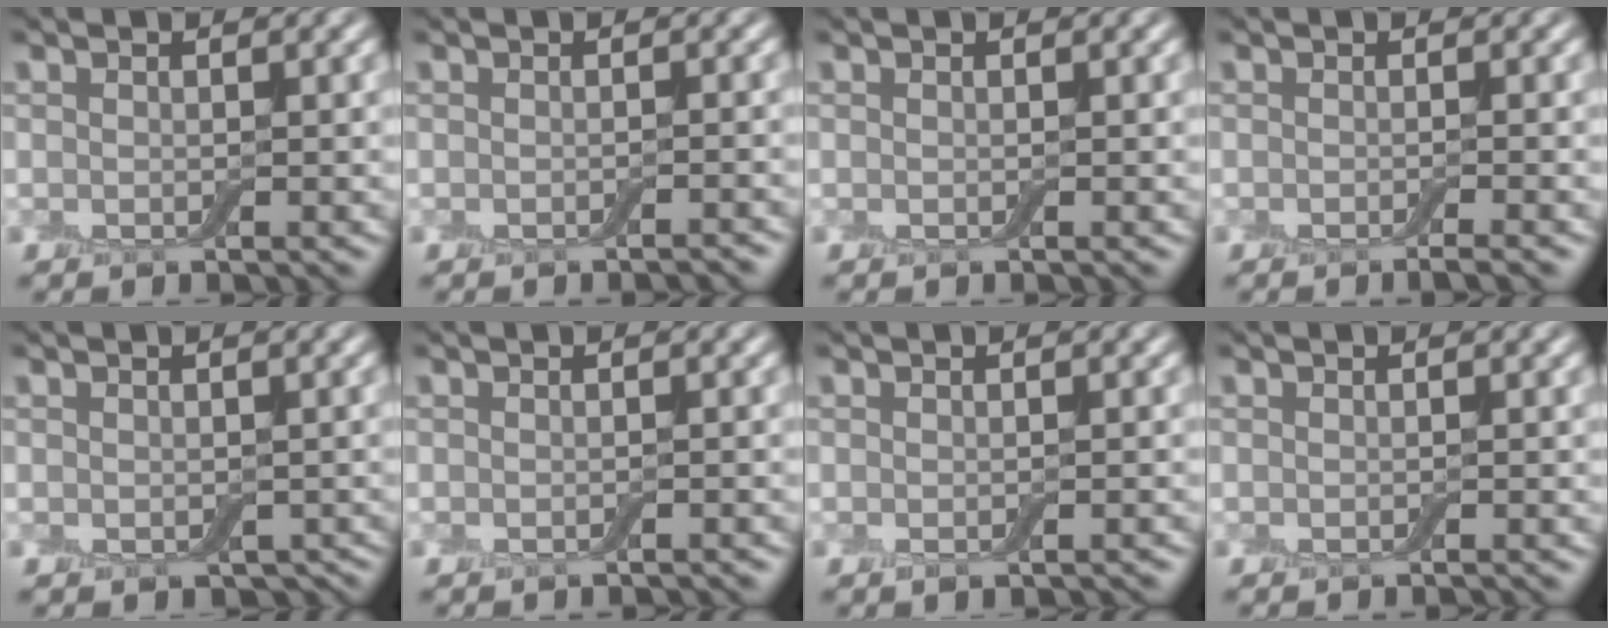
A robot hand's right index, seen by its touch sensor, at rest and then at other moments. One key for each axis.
{"total": 1.0, "fx": -0.8, "fy": 0.1, "fz": 0.5, "tx": -0.005, "ty": -0.001, "tz": -0.013}
{"total": 0.0}
{"total": 1.7, "fx": -0.9, "fy": 0.3, "fz": 1.4, "tx": -0.010, "ty": -0.002, "tz": -0.017}
{"total": 2.3, "fx": -1.1, "fy": 1.5, "fz": 1.3, "tx": -0.019, "ty": -0.019, "tz": -0.009}
{"total": 0.9, "fx": -0.8, "fy": 0.1, "fz": 0.3, "tx": -0.004, "ty": -0.004, "tz": -0.012}
{"total": 1.0, "fx": -0.6, "fy": 0.3, "fz": 0.7, "tx": -0.013, "ty": -0.007, "tz": -0.008}
{"total": 0.6, "fx": -0.6, "fy": 0.0, "fz": 0.2, "tx": -0.002, "ty": -0.001, "tz": -0.008}